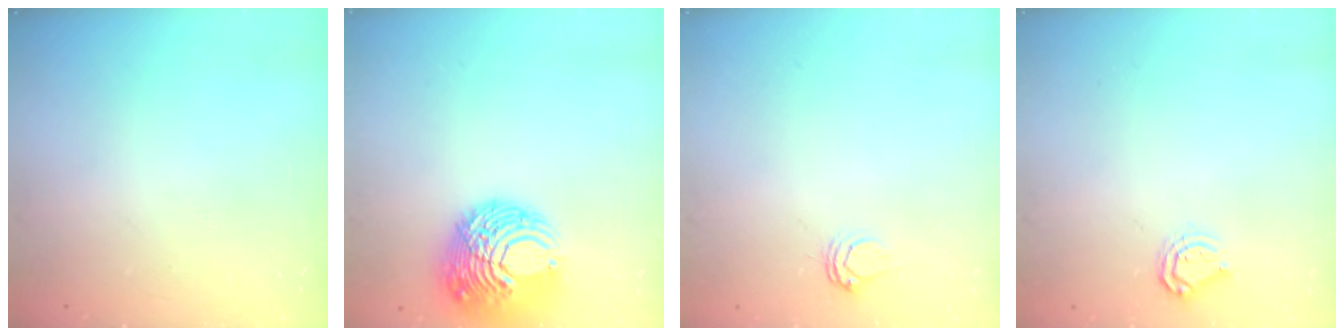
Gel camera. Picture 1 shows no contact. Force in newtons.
{"total": 12.5, "press": 12.5, "slide": 1.5}
{"total": 3.7, "press": 3.7, "slide": 0.5}
{"total": 6.1, "press": 6.0, "slide": 0.6}